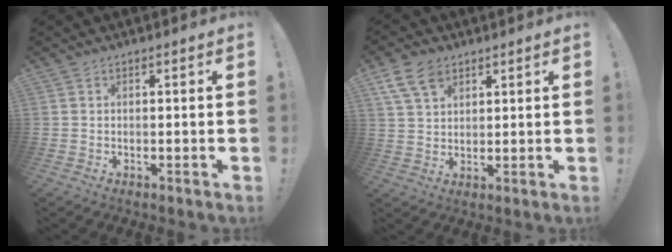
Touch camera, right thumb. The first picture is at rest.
{"total": 9.1, "force": [5.3, 5.8, 4.6], "torque": [-0.091, -0.008, 0.106]}